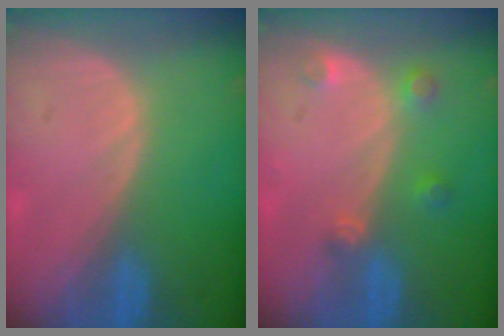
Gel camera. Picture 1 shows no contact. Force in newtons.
{"total": 2.7, "press": 2.7, "slide": 0.3}